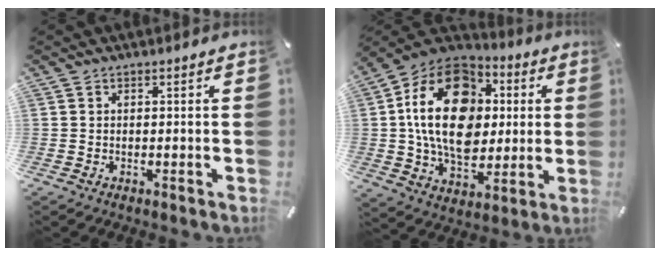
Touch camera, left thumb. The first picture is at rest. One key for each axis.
{"total": 22.8, "fx": 2.9, "fy": 16.3, "fz": 15.6, "tx": -0.293, "ty": 0.005, "tz": 0.050}